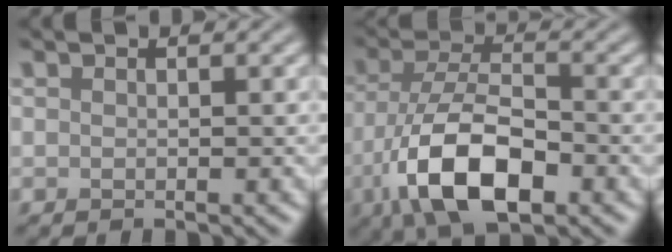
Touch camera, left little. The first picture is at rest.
{"total": 9.4, "force": [-4.2, 4.1, 7.4], "torque": [-0.151, -0.010, -0.083]}